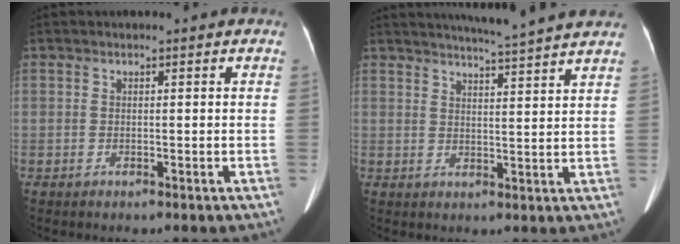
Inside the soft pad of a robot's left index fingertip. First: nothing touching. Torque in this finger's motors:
{"motor_torque": [-0.82, -0.99, 0.00, 0.02]}